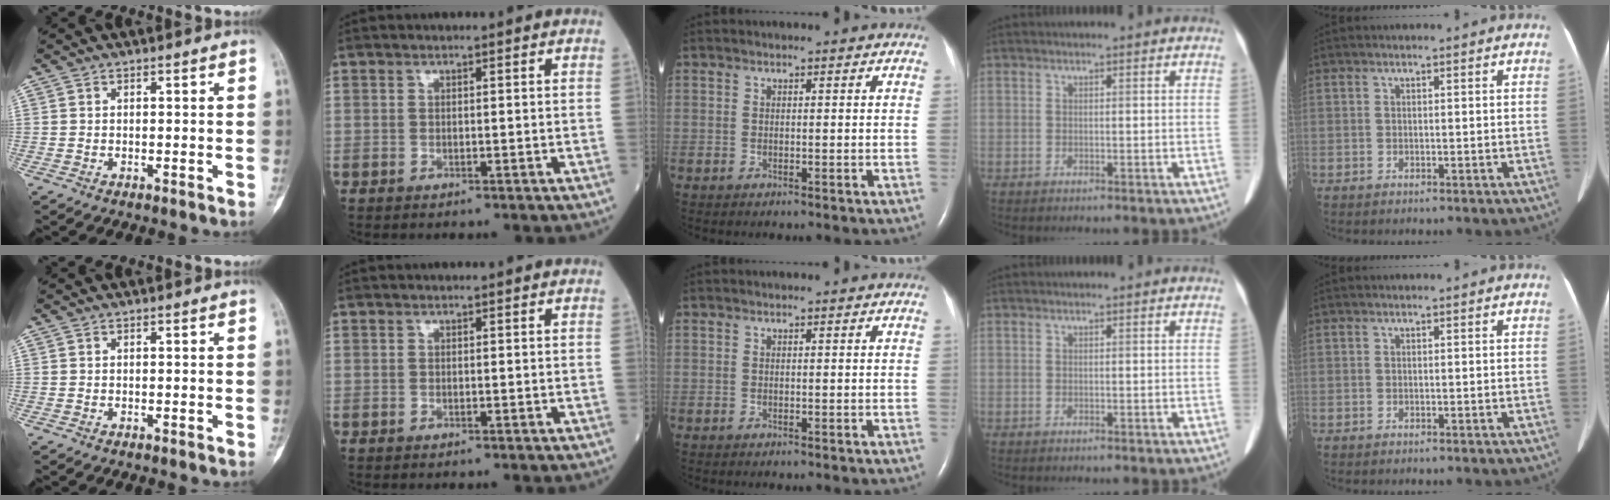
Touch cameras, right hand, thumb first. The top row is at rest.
{}